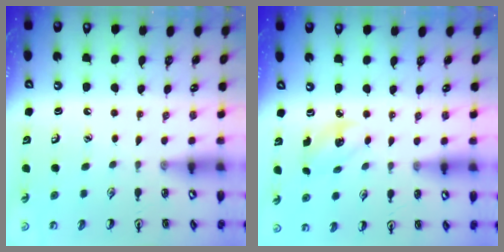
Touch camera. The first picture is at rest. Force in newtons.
{"total": 2.9, "press": 2.8, "slide": 0.9}